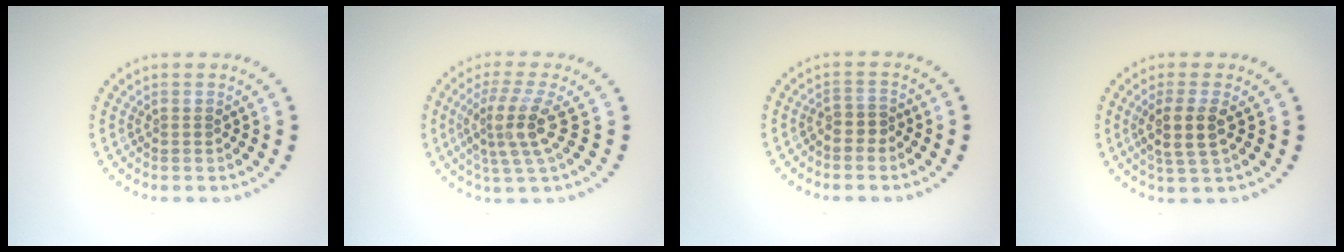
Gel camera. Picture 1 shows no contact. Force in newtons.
{"total": 3.9, "press": 2.7, "slide": 2.7}
{"total": 1.4, "press": 1.1, "slide": 0.9}
{"total": 2.9, "press": 2.5, "slide": 1.4}